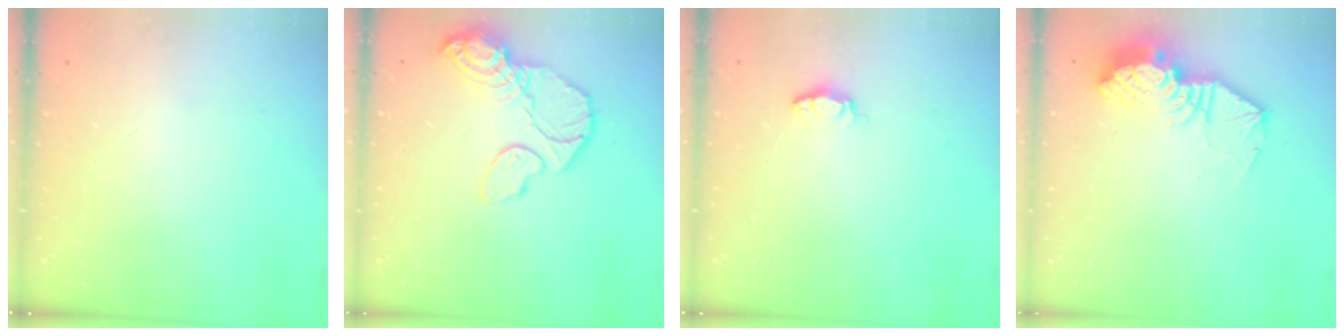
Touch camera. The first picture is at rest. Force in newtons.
{"total": 13.3, "press": 13.2, "slide": 1.8}
{"total": 3.7, "press": 3.7, "slide": 0.4}
{"total": 13.6, "press": 13.5, "slide": 1.2}